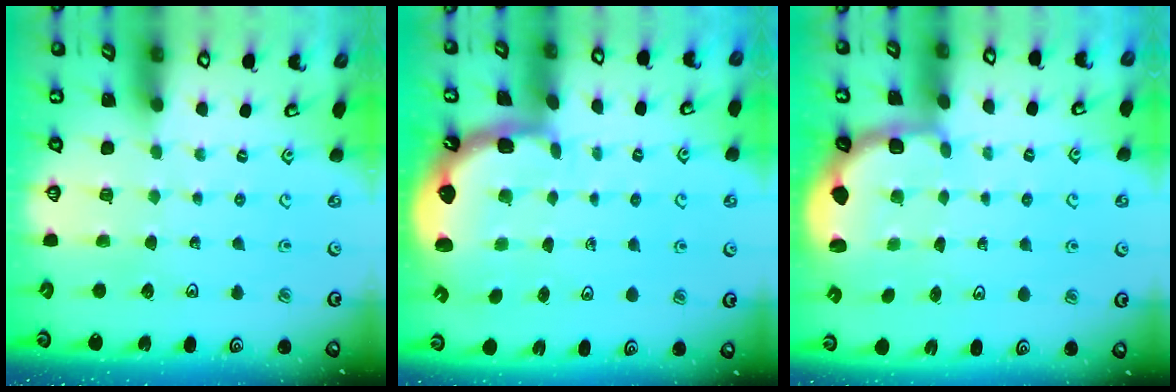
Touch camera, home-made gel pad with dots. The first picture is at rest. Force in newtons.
{"total": 2.5, "press": 1.9, "slide": 1.6}
{"total": 2.3, "press": 2.2, "slide": 0.6}